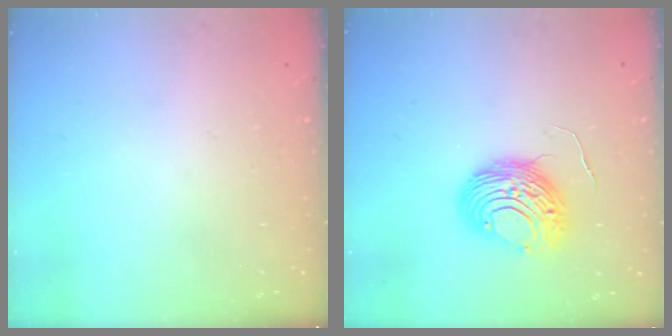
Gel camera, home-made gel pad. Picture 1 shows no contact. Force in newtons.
{"total": 10.3, "press": 10.3, "slide": 0.7}